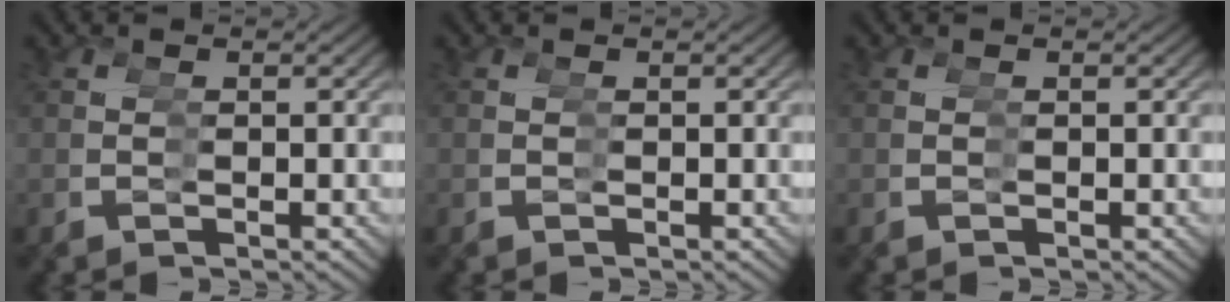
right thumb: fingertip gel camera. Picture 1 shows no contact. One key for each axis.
{"total": 0.0}
{"total": 0.0}